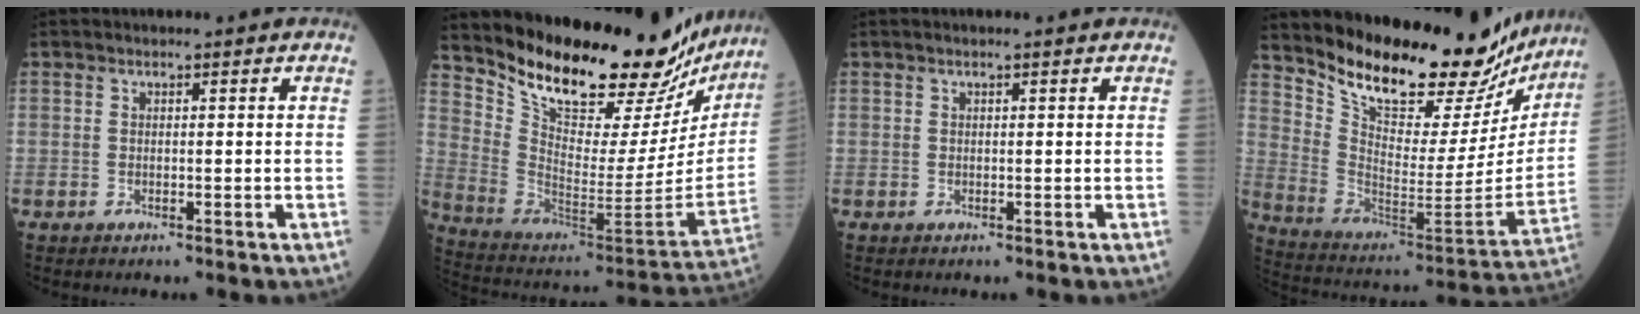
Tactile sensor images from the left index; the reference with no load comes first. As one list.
[{"total": 27.5, "force": [24.1, 7.5, 10.8], "torque": [-0.171, -0.078, 0.337]}, {"total": 0.5, "force": [0.4, -0.1, 0.4], "torque": [-0.009, 0.003, 0.007]}, {"total": 24.8, "force": [21.9, 7.4, 9.0], "torque": [-0.140, -0.059, 0.312]}]